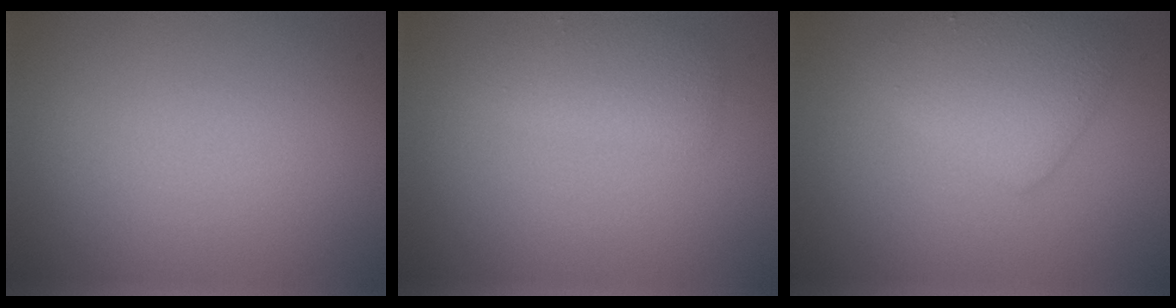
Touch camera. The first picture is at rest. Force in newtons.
{"total": 2.3, "press": 2.3, "slide": 0.2}
{"total": 3.8, "press": 3.8, "slide": 0.1}